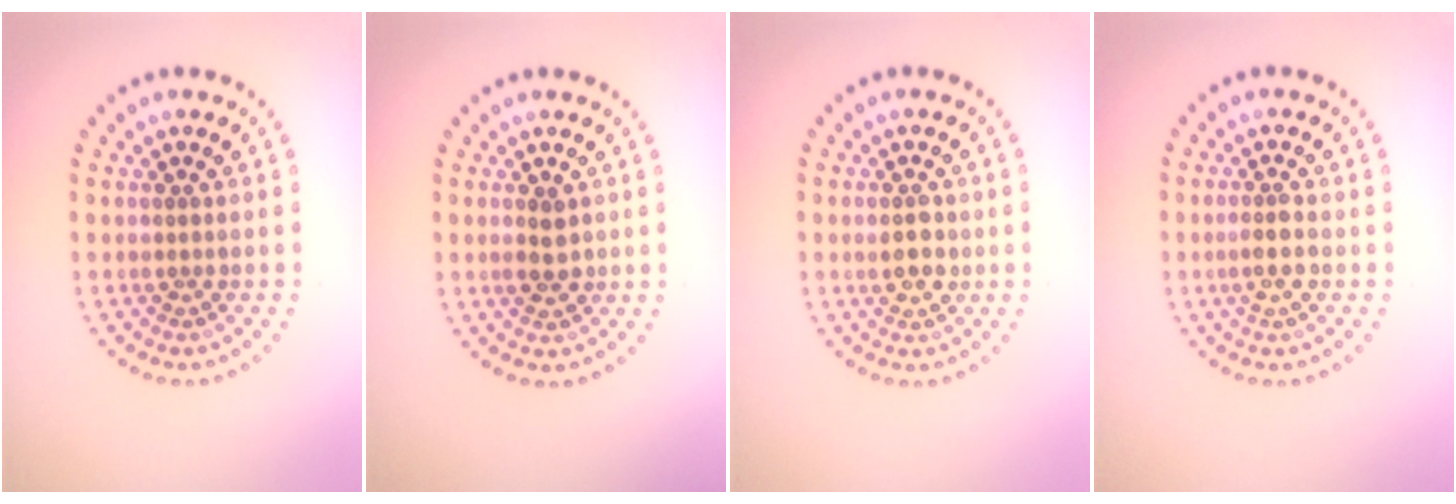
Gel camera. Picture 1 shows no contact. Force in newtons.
{"total": 1.6, "press": 1.6, "slide": 0.1}
{"total": 2.1, "press": 2.1, "slide": 0.1}
{"total": 1.8, "press": 1.7, "slide": 0.6}